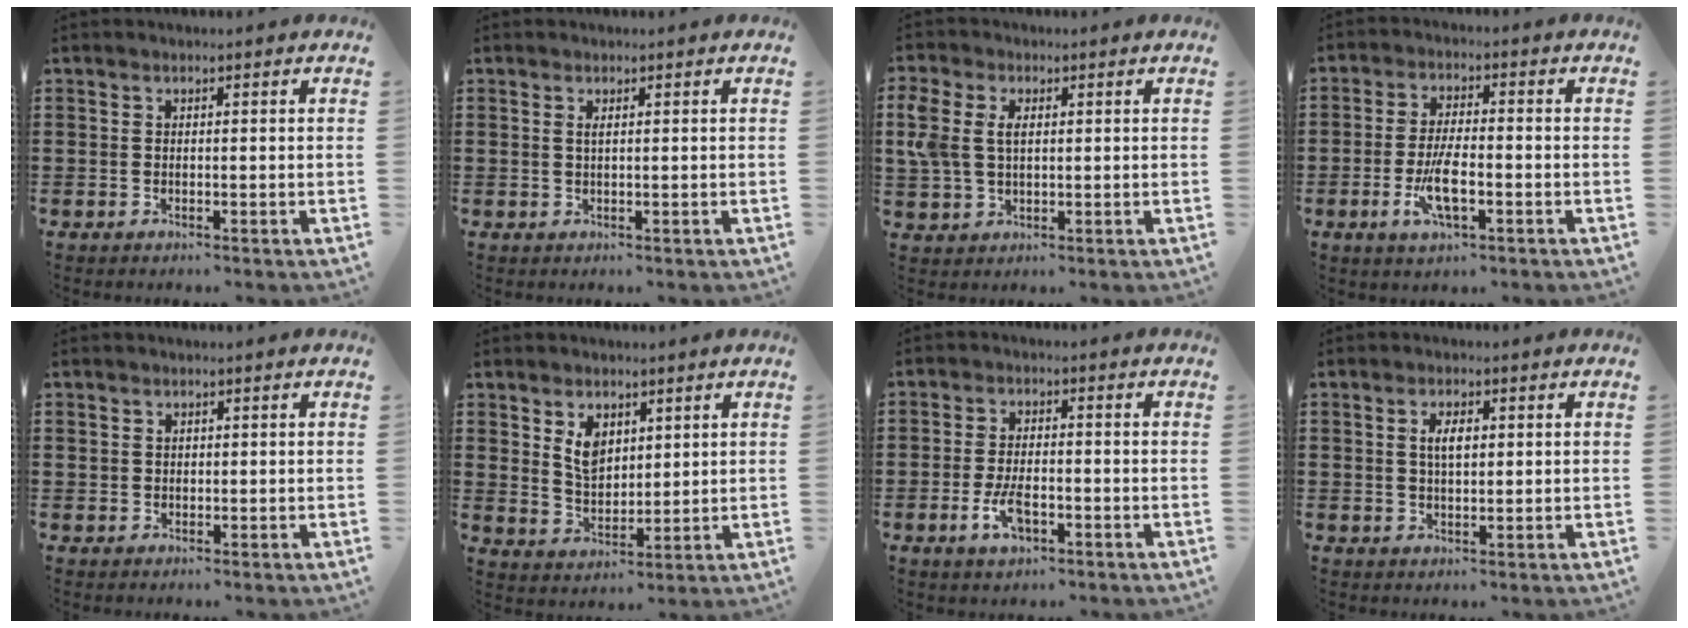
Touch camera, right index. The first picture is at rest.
{"total": 0.8, "force": [0.3, 0.2, 0.7], "torque": [-0.015, 0.001, 0.005]}
{"total": 5.0, "force": [1.3, 3.2, 3.6], "torque": [-0.103, 0.004, 0.015]}
{"total": 6.9, "force": [-2.2, 2.1, 6.2], "torque": [-0.135, -0.011, -0.044]}
{"total": 1.1, "force": [0.7, 0.8, 0.2], "torque": [-0.005, 0.003, 0.013]}
{"total": 5.1, "force": [2.4, 3.4, 3.1], "torque": [-0.064, 0.007, 0.042]}
{"total": 5.1, "force": [-2.0, 2.3, 4.1], "torque": [-0.088, 0.000, -0.039]}
{"total": 3.2, "force": [0.6, 1.3, 2.8], "torque": [-0.058, 0.007, 0.009]}